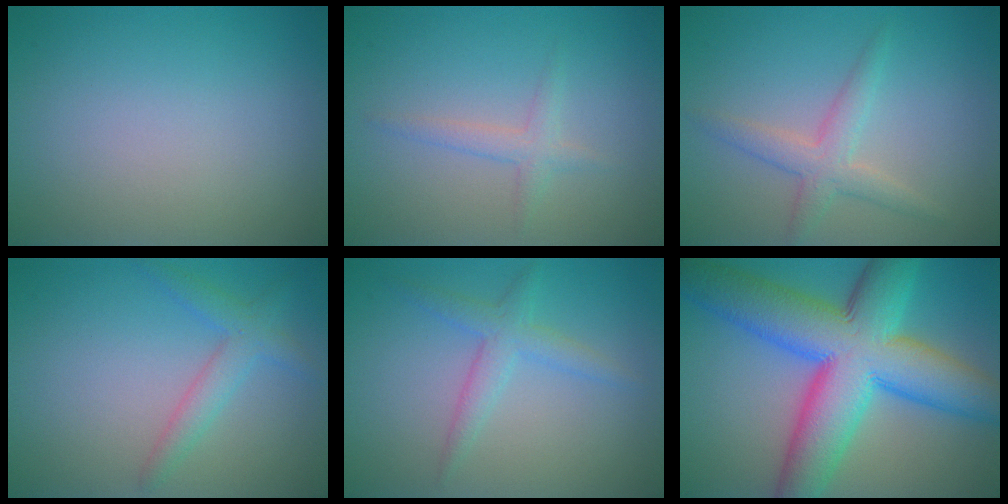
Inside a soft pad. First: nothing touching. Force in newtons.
{"total": 1.7, "press": 1.7, "slide": 0.1}
{"total": 2.8, "press": 2.8, "slide": 0.1}
{"total": 2.6, "press": 2.6, "slide": 0.2}
{"total": 2.4, "press": 2.4, "slide": 0.1}
{"total": 13.6, "press": 13.6, "slide": 0.2}